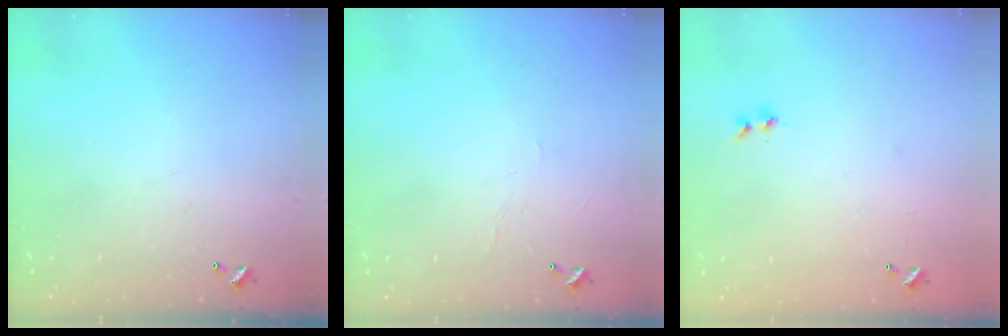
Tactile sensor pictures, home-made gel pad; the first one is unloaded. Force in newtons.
{"total": 0.9, "press": 0.7, "slide": 0.6}
{"total": 6.8, "press": 6.8, "slide": 0.6}